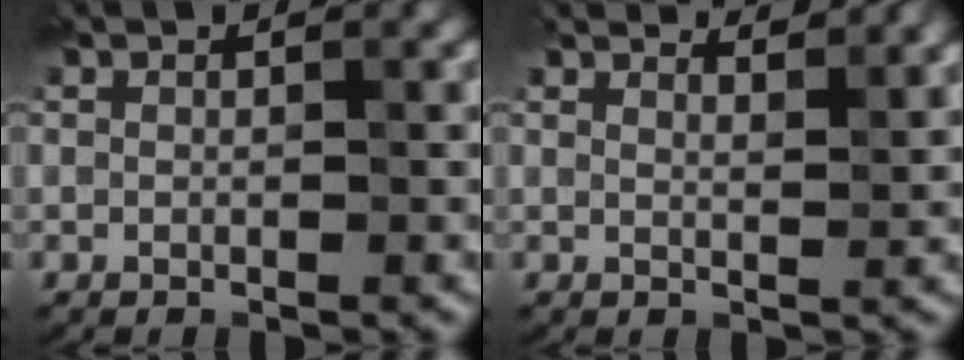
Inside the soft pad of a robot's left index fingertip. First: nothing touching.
{"total": 3.8, "force": [3.5, 0.5, 1.3], "torque": [-0.011, 0.011, 0.035]}